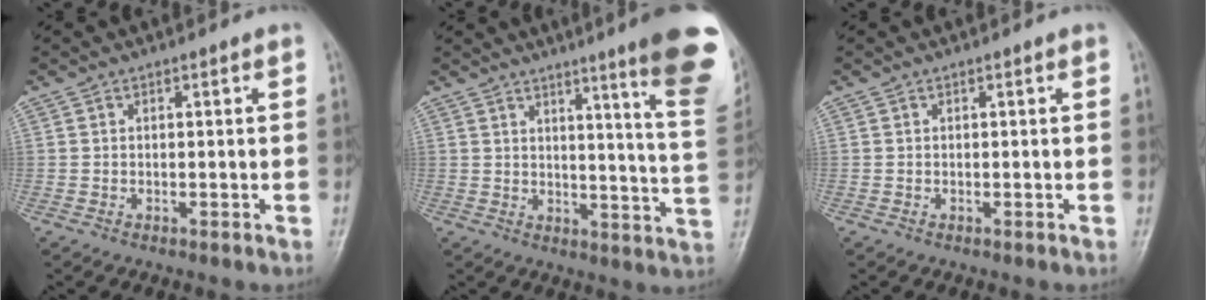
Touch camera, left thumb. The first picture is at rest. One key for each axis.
{"total": 16.9, "fx": 10.2, "fy": 1.0, "fz": 13.5, "tx": -0.146, "ty": -0.064, "tz": 0.115}
{"total": 0.0}